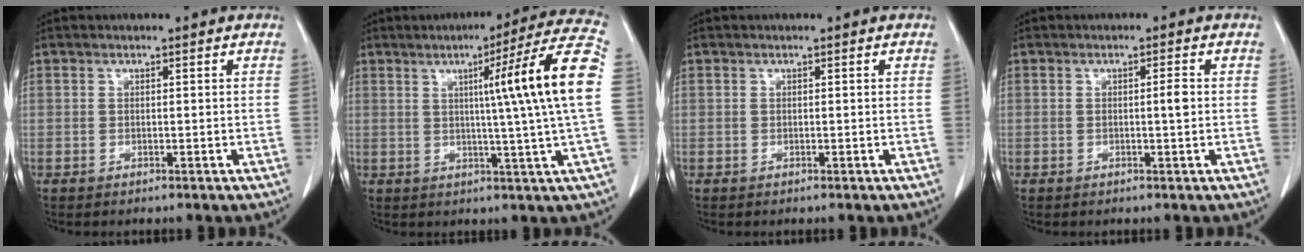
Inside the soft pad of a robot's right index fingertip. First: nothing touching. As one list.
[{"total": 15.0, "force": [1.9, -2.7, 14.7], "torque": [-0.196, 0.006, 0.022]}, {"total": 0.0}, {"total": 1.7, "force": [0.0, 0.0, 1.7], "torque": [-0.028, 0.001, -0.001]}]